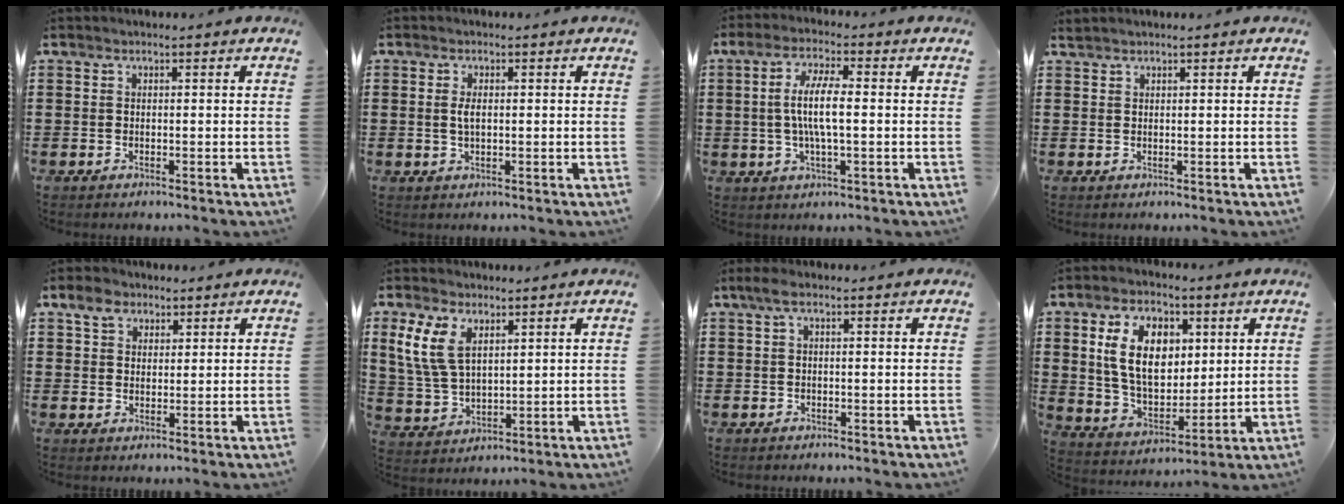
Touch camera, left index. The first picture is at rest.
{"total": 2.1, "force": [0.2, 0.9, 1.9], "torque": [-0.047, 0.001, 0.000]}
{"total": 7.2, "force": [-0.2, 1.8, 6.9], "torque": [-0.139, 0.001, -0.011]}
{"total": 0.6, "force": [0.6, 0.0, 0.1], "torque": [-0.003, -0.001, 0.012]}
{"total": 4.2, "force": [2.5, 3.1, 1.4], "torque": [-0.035, 0.011, 0.044]}
{"total": 7.6, "force": [3.6, 4.4, 5.0], "torque": [-0.127, 0.007, 0.064]}
{"total": 1.9, "force": [-0.2, 0.6, 1.8], "torque": [-0.033, 0.003, -0.005]}
{"total": 11.4, "force": [3.9, 7.3, 7.8], "torque": [-0.170, 0.012, 0.070]}